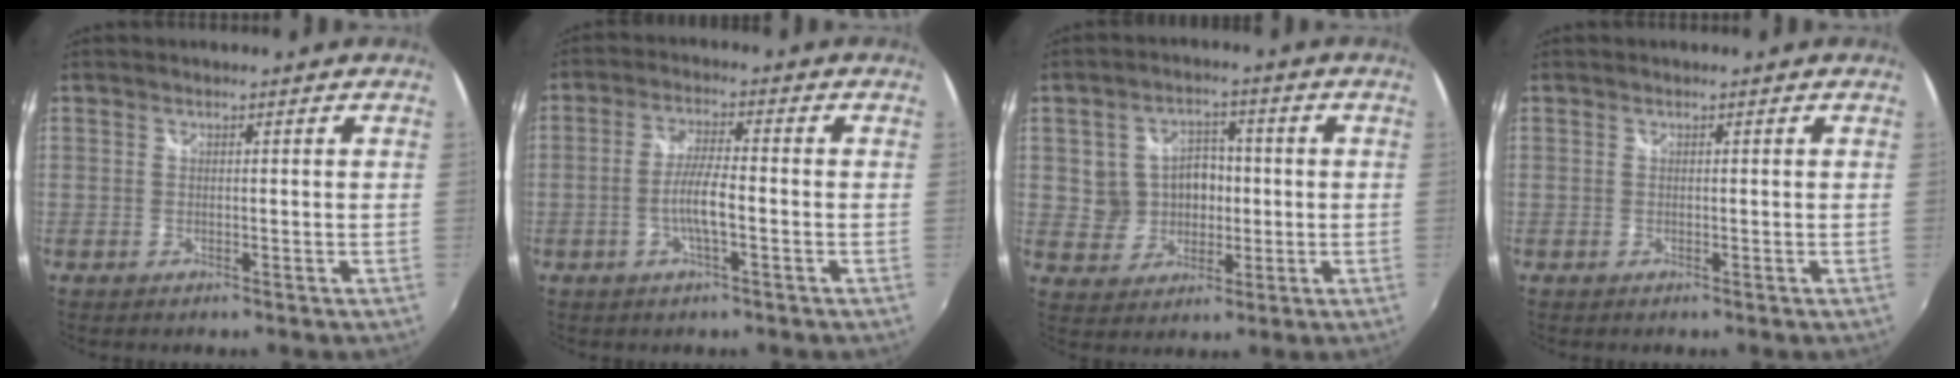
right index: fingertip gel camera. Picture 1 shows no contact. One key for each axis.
{"total": 5.6, "fx": -1.7, "fy": 0.6, "fz": 5.3, "tx": -0.103, "ty": 0.002, "tz": -0.032}
{"total": 7.8, "fx": 0.2, "fy": 7.1, "fz": 3.3, "tx": -0.069, "ty": 0.019, "tz": 0.018}
{"total": 0.0}